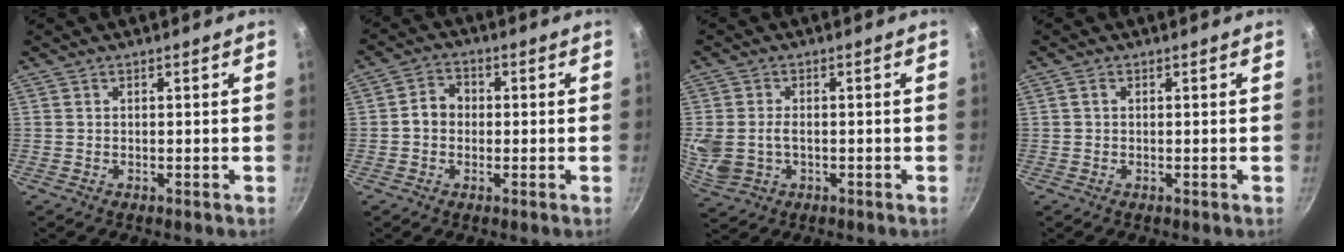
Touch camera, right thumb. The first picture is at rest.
{"total": 4.7, "force": [-0.2, 4.0, 2.5], "torque": [-0.020, 0.015, -0.013]}
{"total": 7.6, "force": [-0.6, 5.5, 5.2], "torque": [-0.112, -0.004, -0.005]}
{"total": 0.9, "force": [0.2, 0.7, 0.6], "torque": [-0.009, 0.005, 0.002]}